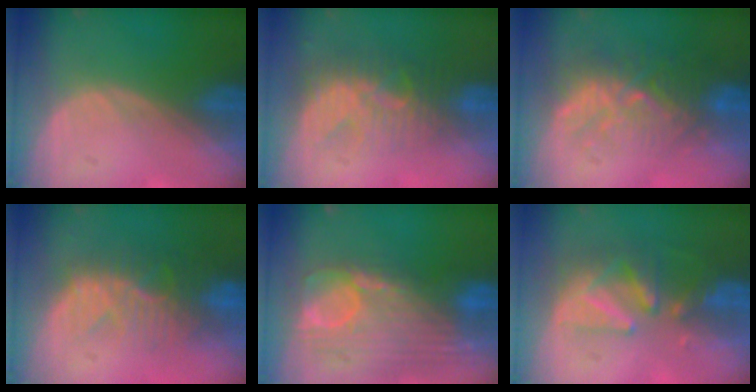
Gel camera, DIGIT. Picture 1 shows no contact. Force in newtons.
{"total": 9.0, "press": 7.7, "slide": 4.6}
{"total": 9.1, "press": 8.4, "slide": 3.4}
{"total": 10.1, "press": 8.7, "slide": 5.1}
{"total": 12.7, "press": 10.7, "slide": 6.7}
{"total": 8.5, "press": 7.8, "slide": 3.4}